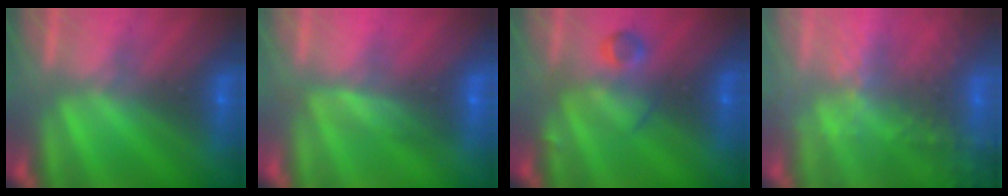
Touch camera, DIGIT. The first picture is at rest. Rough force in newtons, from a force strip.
{"total": 1.7}
{"total": 2.8}
{"total": 7.8}